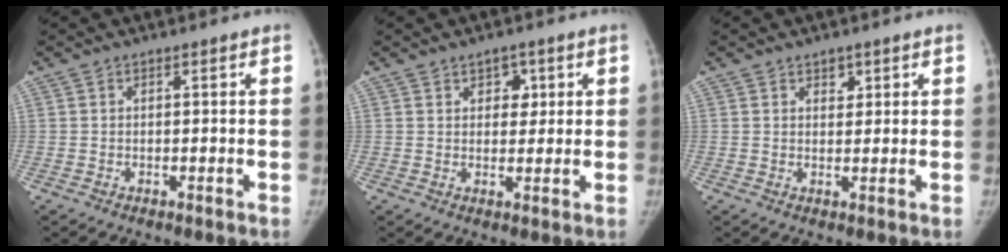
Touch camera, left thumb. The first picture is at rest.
{"total": 3.7, "force": [1.6, 2.7, 1.9], "torque": [-0.001, -0.007, 0.022]}
{"total": 2.2, "force": [1.3, 1.5, 0.9], "torque": [0.002, -0.007, 0.020]}